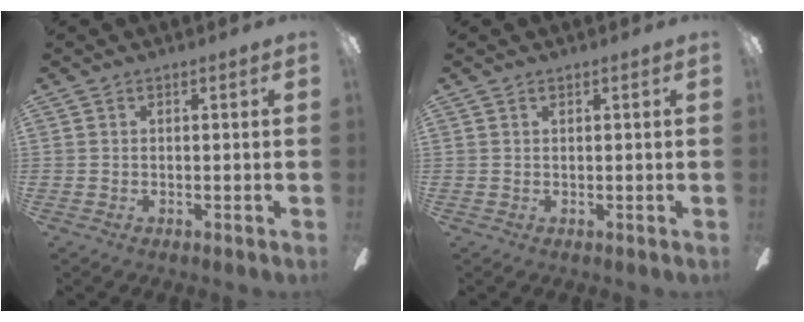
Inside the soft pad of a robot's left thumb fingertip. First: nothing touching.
{"total": 0.5, "force": [0.4, 0.1, 0.4], "torque": [-0.008, 0.001, 0.007]}